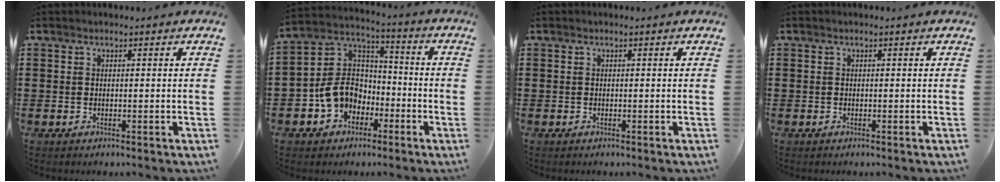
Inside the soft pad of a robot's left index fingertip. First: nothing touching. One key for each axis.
{"total": 9.1, "fx": -3.7, "fy": 7.4, "fz": 3.9, "tx": -0.112, "ty": 0.021, "tz": -0.075}
{"total": 0.0}
{"total": 0.0}